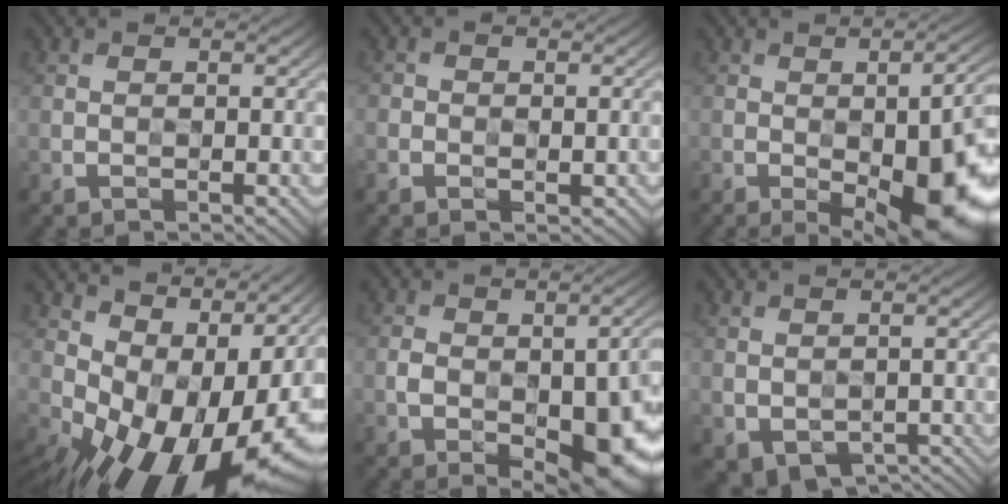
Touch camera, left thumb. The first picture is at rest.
{"total": 2.2, "force": [-0.6, 2.0, 0.7], "torque": [-0.007, -0.004, -0.011]}
{"total": 16.7, "force": [-5.1, 7.2, 14.2], "torque": [-0.175, -0.029, -0.051]}
{"total": 17.6, "force": [0.5, 10.2, 14.4], "torque": [-0.177, -0.010, 0.033]}
{"total": 13.1, "force": [-3.7, 7.3, 10.2], "torque": [-0.137, -0.036, -0.044]}
{"total": 4.4, "force": [-2.2, 2.8, 2.5], "torque": [-0.042, -0.020, -0.021]}